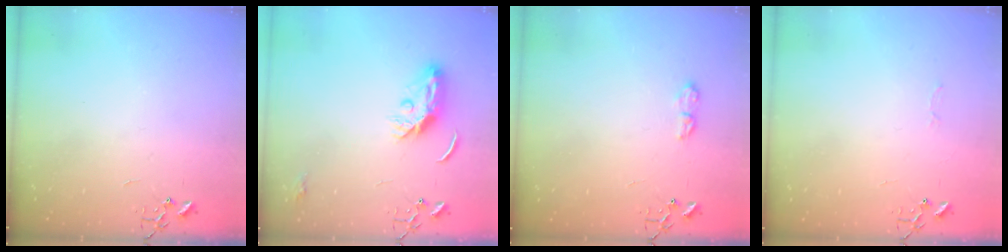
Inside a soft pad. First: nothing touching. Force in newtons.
{"total": 7.7, "press": 7.7, "slide": 0.2}
{"total": 7.0, "press": 7.0, "slide": 0.8}
{"total": 2.5, "press": 2.5, "slide": 0.4}